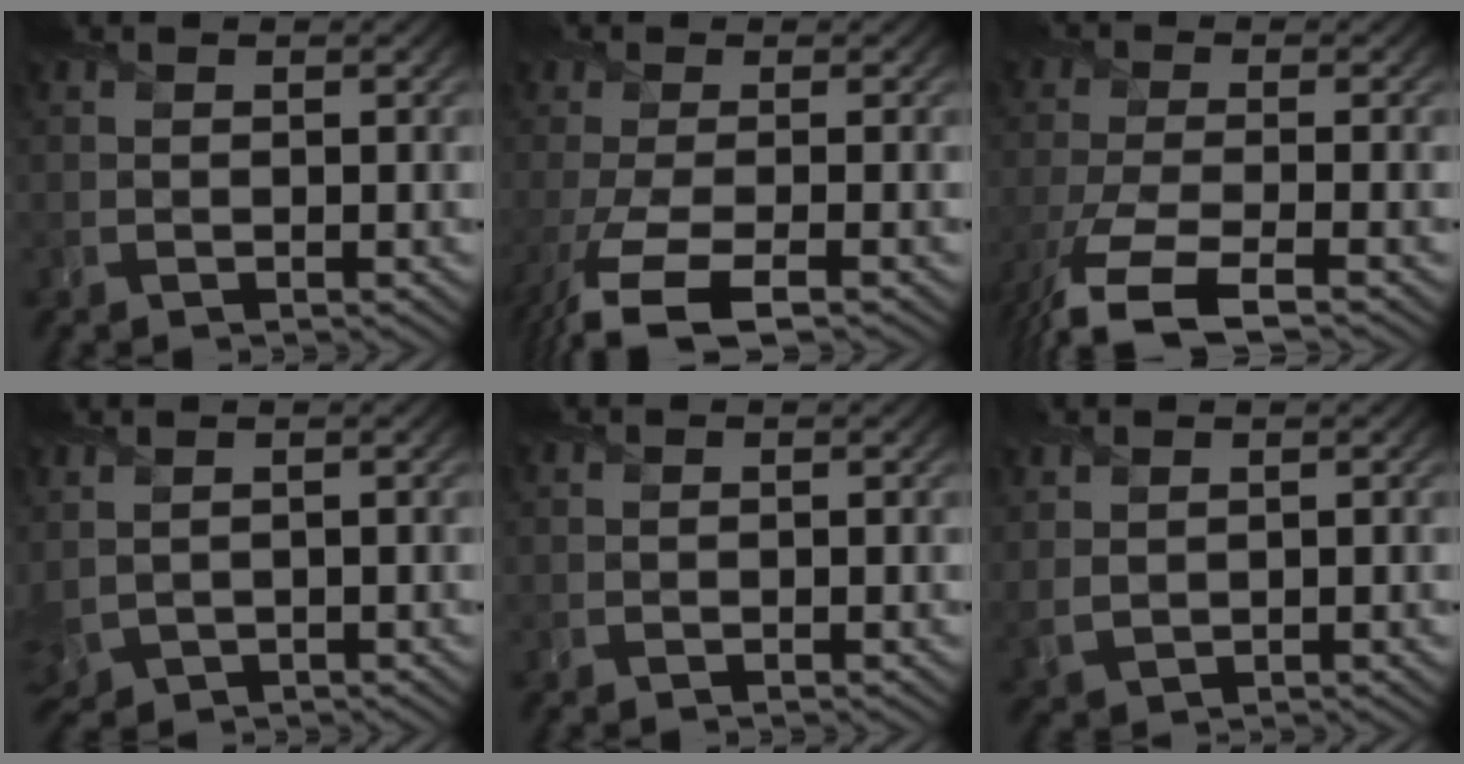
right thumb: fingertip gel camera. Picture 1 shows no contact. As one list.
[{"total": 6.7, "force": [-3.5, 1.9, 5.3], "torque": [-0.097, -0.010, -0.076]}, {"total": 7.8, "force": [-4.7, 2.3, 5.8], "torque": [-0.116, -0.014, -0.099]}, {"total": 3.3, "force": [0.3, 2.1, 2.5], "torque": [-0.070, -0.003, 0.019]}, {"total": 0.0}, {"total": 2.6, "force": [1.0, 1.5, 1.8], "torque": [-0.050, 0.002, 0.027]}]